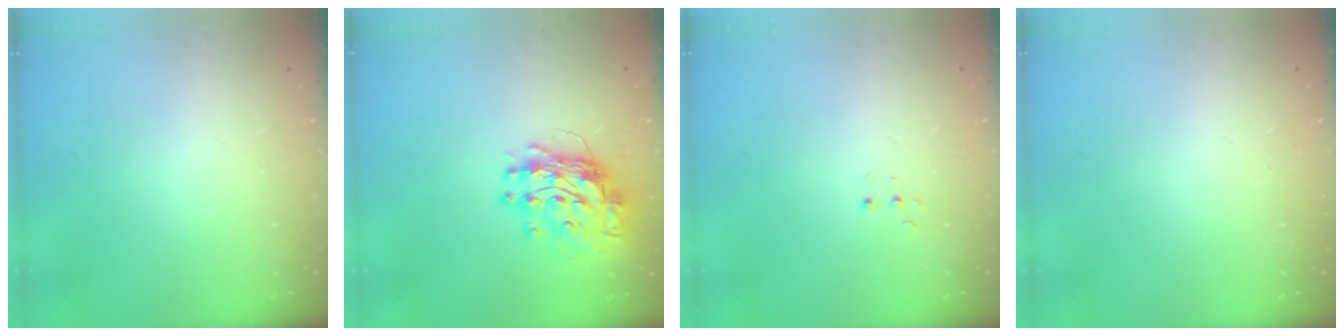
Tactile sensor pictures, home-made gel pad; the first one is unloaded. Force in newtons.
{"total": 12.0, "press": 11.9, "slide": 1.2}
{"total": 3.0, "press": 2.9, "slide": 0.7}
{"total": 0.0}